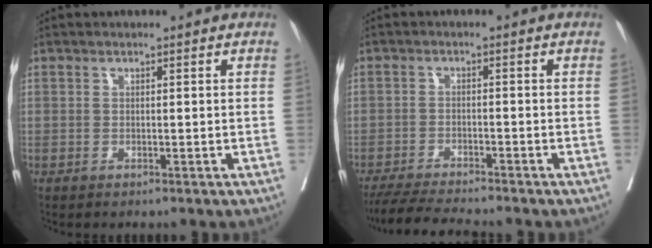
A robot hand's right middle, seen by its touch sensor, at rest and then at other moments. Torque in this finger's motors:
{"motor_torque": [0.57, -0.68, 0.08, 0.04]}